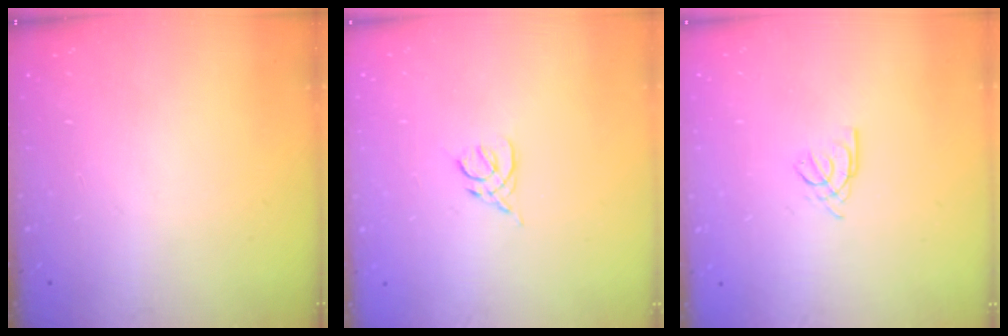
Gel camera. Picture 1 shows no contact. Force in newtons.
{"total": 2.8, "press": 2.8, "slide": 0.7}
{"total": 2.3, "press": 2.3, "slide": 0.5}